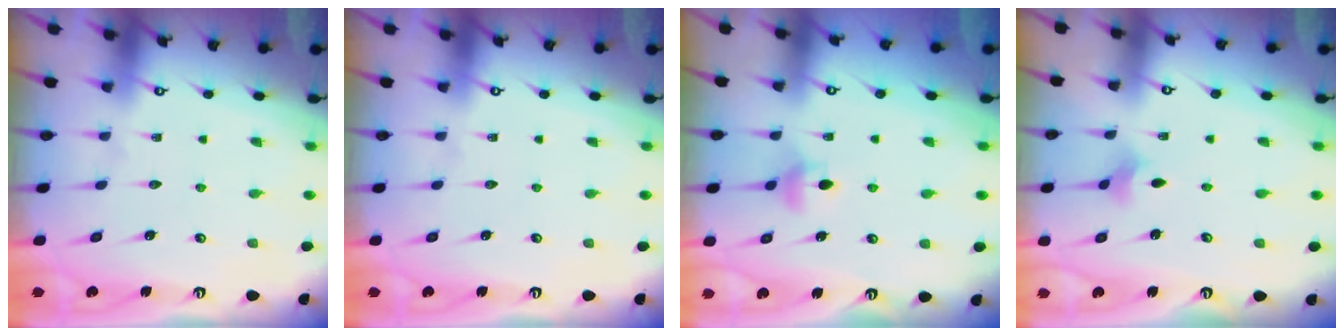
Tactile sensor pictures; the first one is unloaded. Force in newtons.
{"total": 0.0}
{"total": 4.7, "press": 4.6, "slide": 0.7}
{"total": 1.9, "press": 1.8, "slide": 0.5}